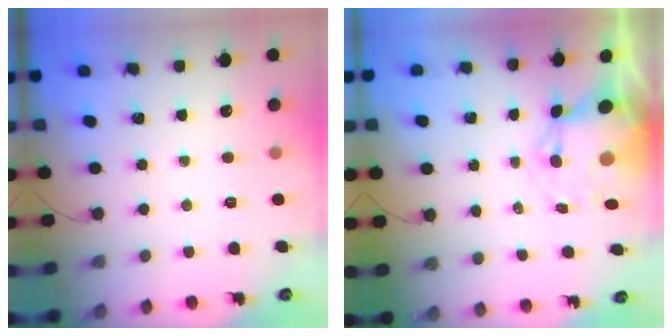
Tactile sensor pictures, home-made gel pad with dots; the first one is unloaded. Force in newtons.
{"total": 10.0, "press": 9.6, "slide": 2.9}